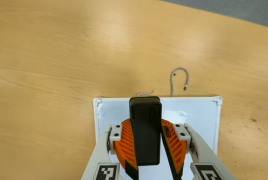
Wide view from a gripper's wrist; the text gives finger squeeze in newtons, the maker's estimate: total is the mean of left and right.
{"total": 8.5, "left": 8.7, "right": 8.2}